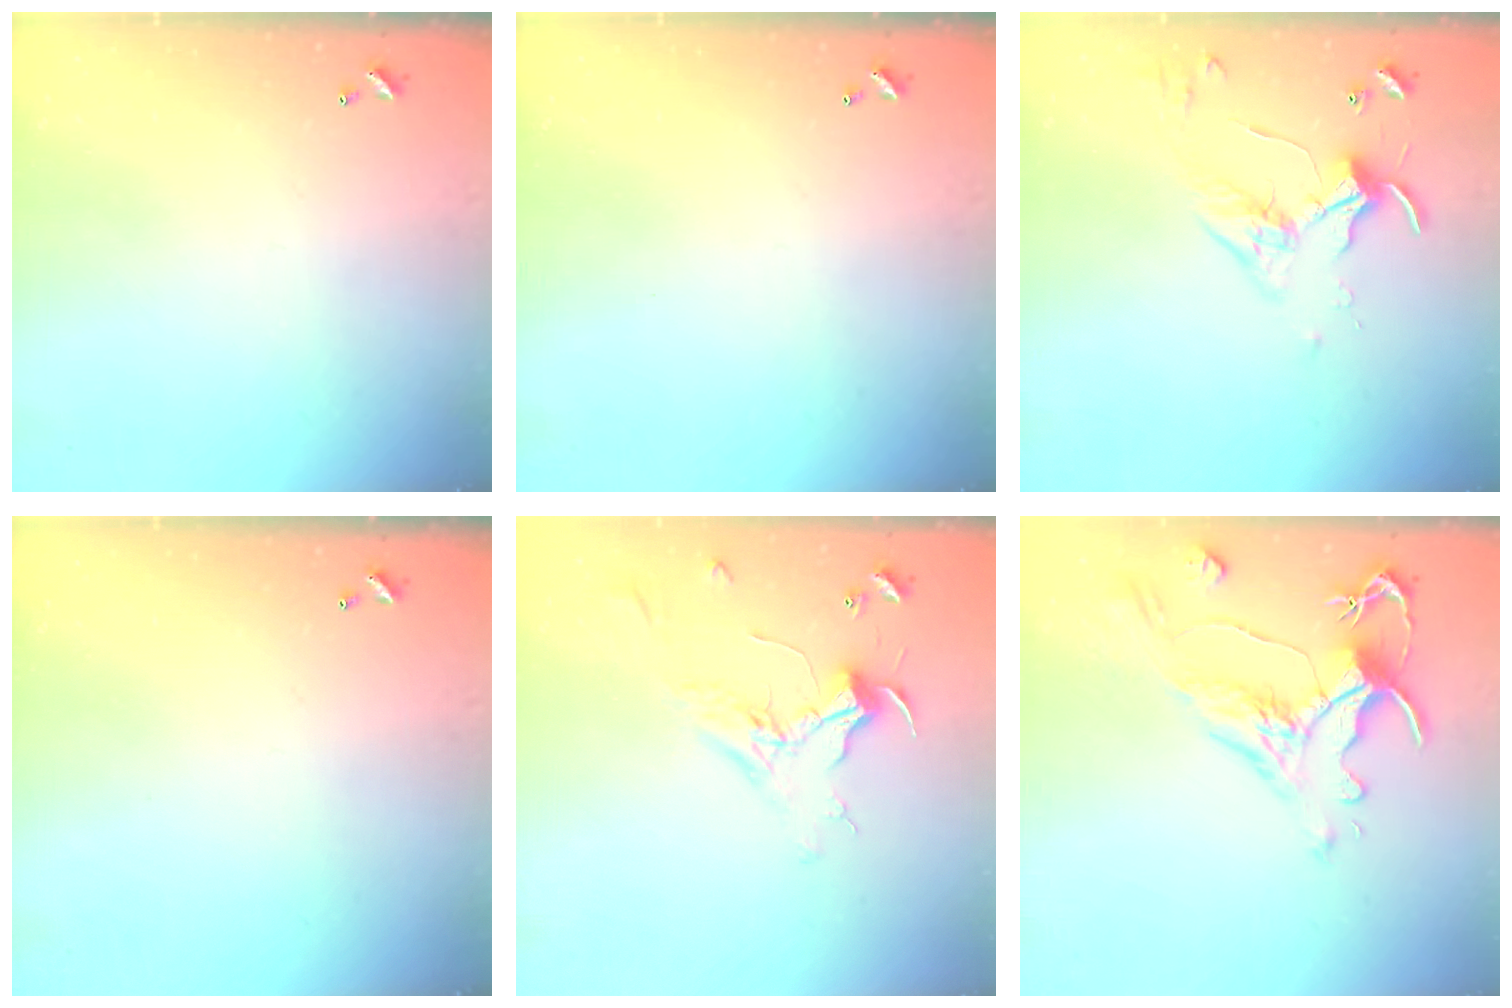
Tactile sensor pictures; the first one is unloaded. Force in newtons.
{"total": 0.0}
{"total": 3.7, "press": 3.6, "slide": 0.7}
{"total": 0.0}
{"total": 2.4, "press": 2.3, "slide": 0.8}
{"total": 1.5, "press": 0.2, "slide": 1.5}